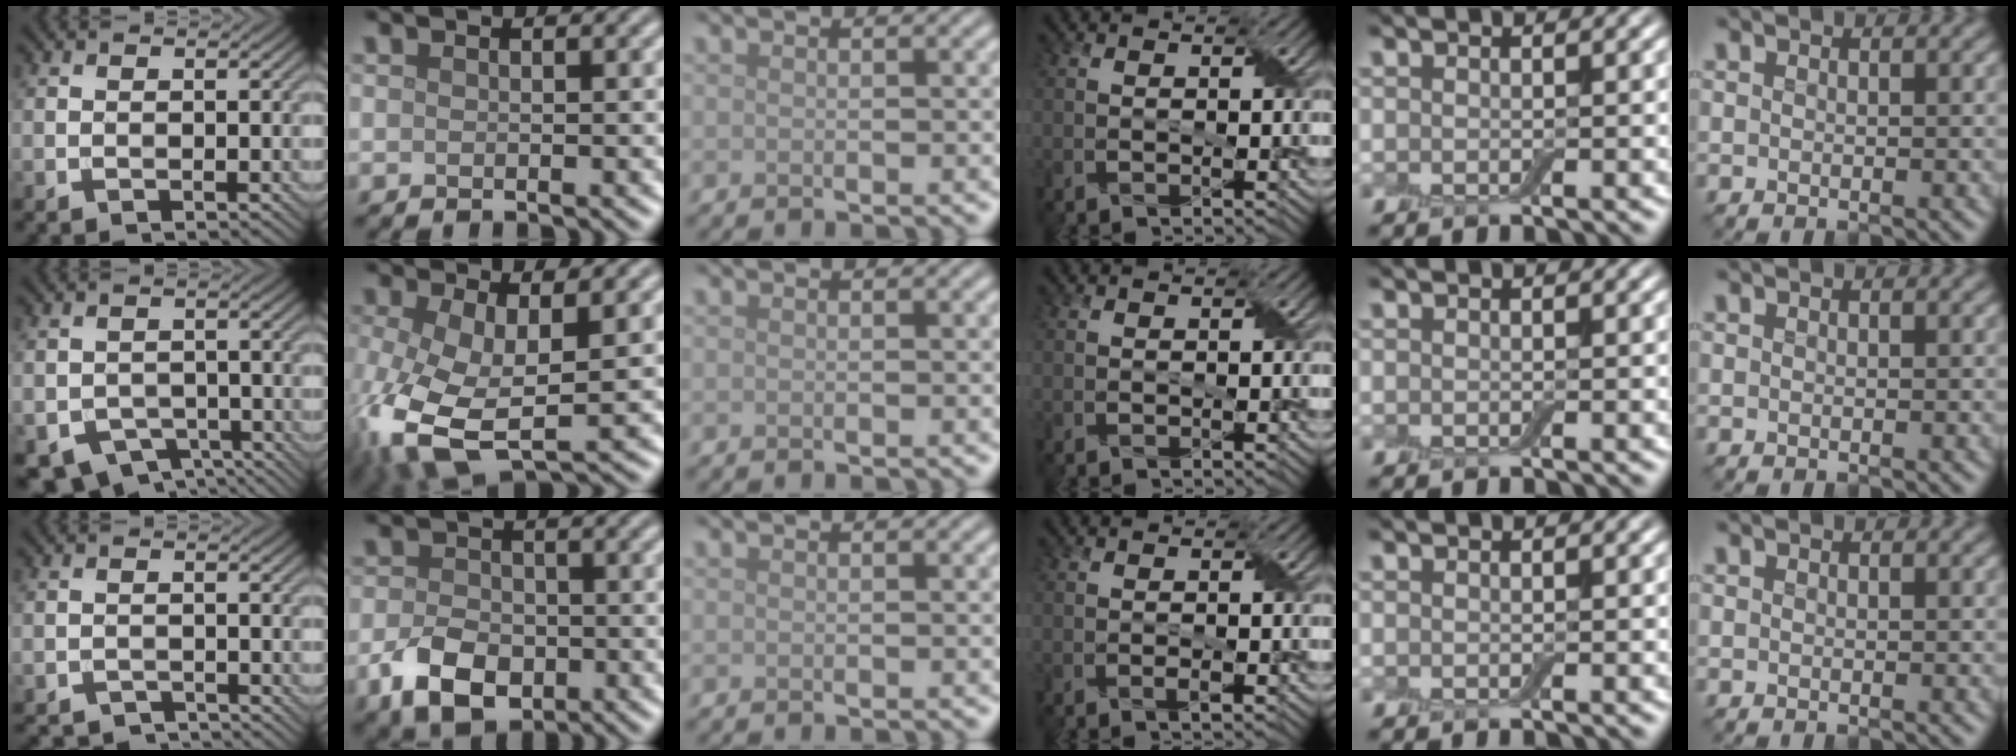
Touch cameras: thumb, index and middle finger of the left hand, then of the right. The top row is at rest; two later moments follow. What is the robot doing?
{"motion": "peel", "object": "small bumper sticker"}